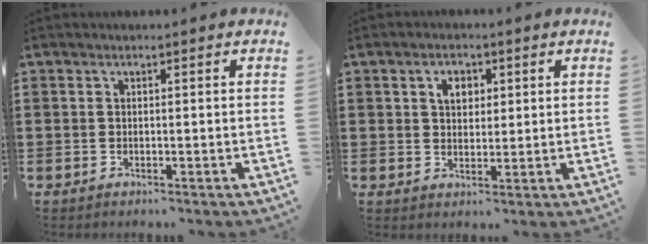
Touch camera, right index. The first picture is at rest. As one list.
[{"total": 3.2, "force": [1.1, 2.3, 1.9], "torque": [-0.038, 0.008, 0.016]}]